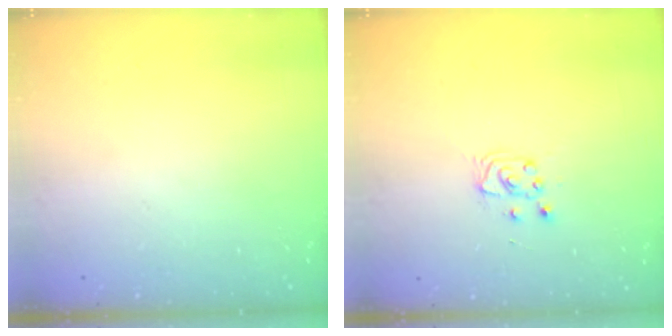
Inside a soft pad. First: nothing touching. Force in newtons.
{"total": 4.9, "press": 4.9, "slide": 0.5}